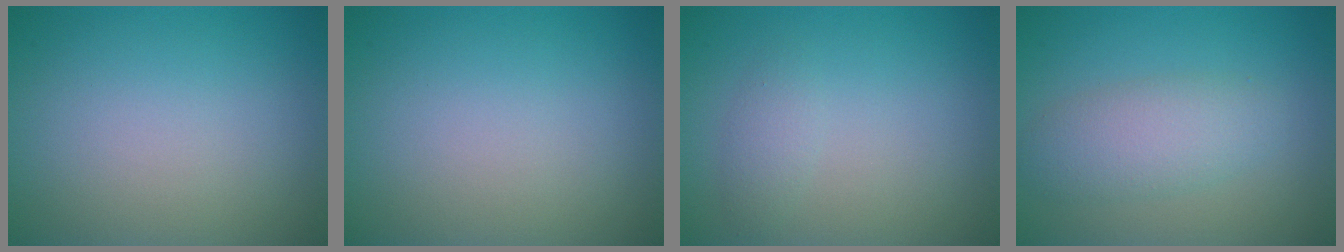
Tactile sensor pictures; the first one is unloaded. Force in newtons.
{"total": 0.0}
{"total": 1.2, "press": 1.2, "slide": 0.0}
{"total": 3.6, "press": 3.6, "slide": 0.1}